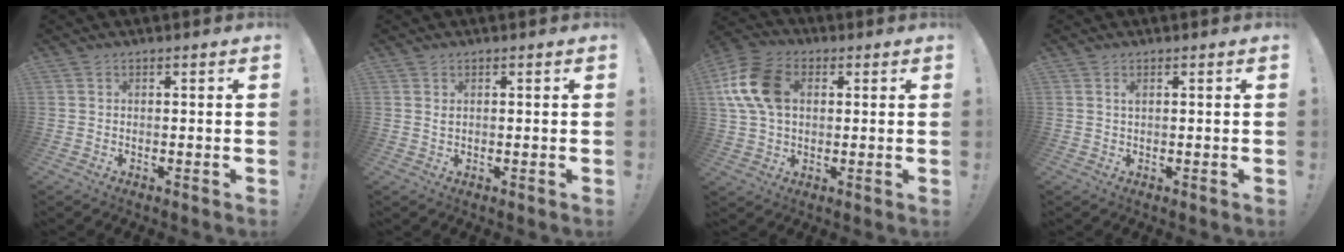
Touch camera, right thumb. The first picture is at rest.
{"total": 0.8, "force": [0.5, 0.3, 0.6], "torque": [-0.014, 0.001, 0.009]}
{"total": 15.4, "force": [3.0, 10.8, 10.6], "torque": [-0.195, 0.009, 0.060]}
{"total": 1.0, "force": [0.5, 0.1, 0.8], "torque": [-0.011, -0.002, 0.006]}